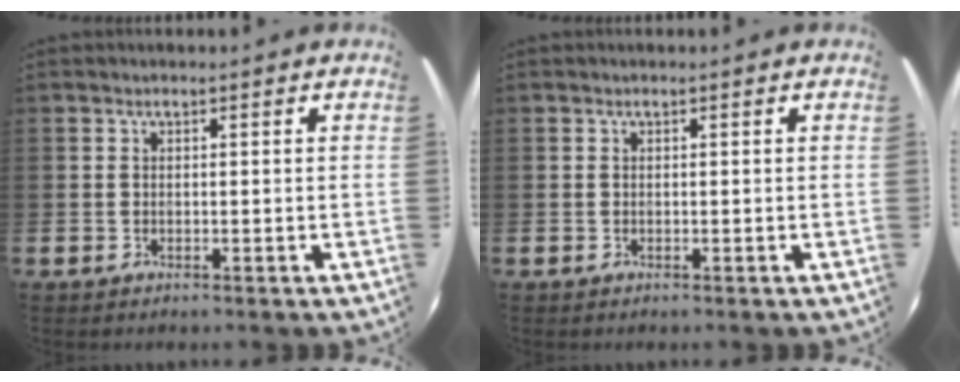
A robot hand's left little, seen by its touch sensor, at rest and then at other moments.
{"total": 0.0}